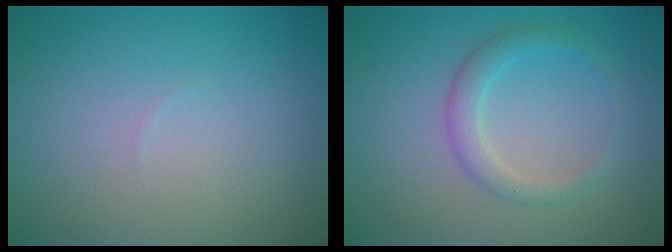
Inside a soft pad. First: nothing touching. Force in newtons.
{"total": 2.4, "press": 2.3, "slide": 0.2}